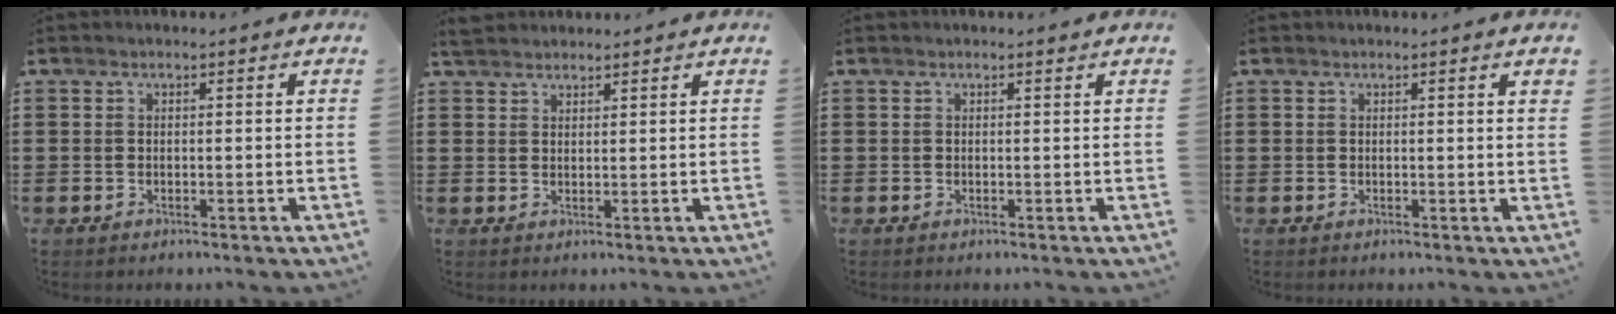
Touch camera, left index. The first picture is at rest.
{"total": 2.2, "force": [2.1, 0.6, 0.2], "torque": [-0.009, 0.002, 0.042]}
{"total": 0.0}
{"total": 1.0, "force": [0.5, 0.0, 0.9], "torque": [-0.018, 0.001, 0.008]}